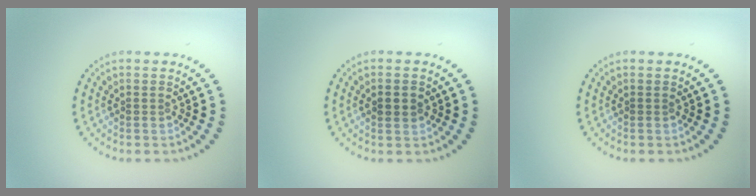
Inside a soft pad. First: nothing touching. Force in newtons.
{"total": 1.5, "press": 1.5, "slide": 0.2}
{"total": 0.0}